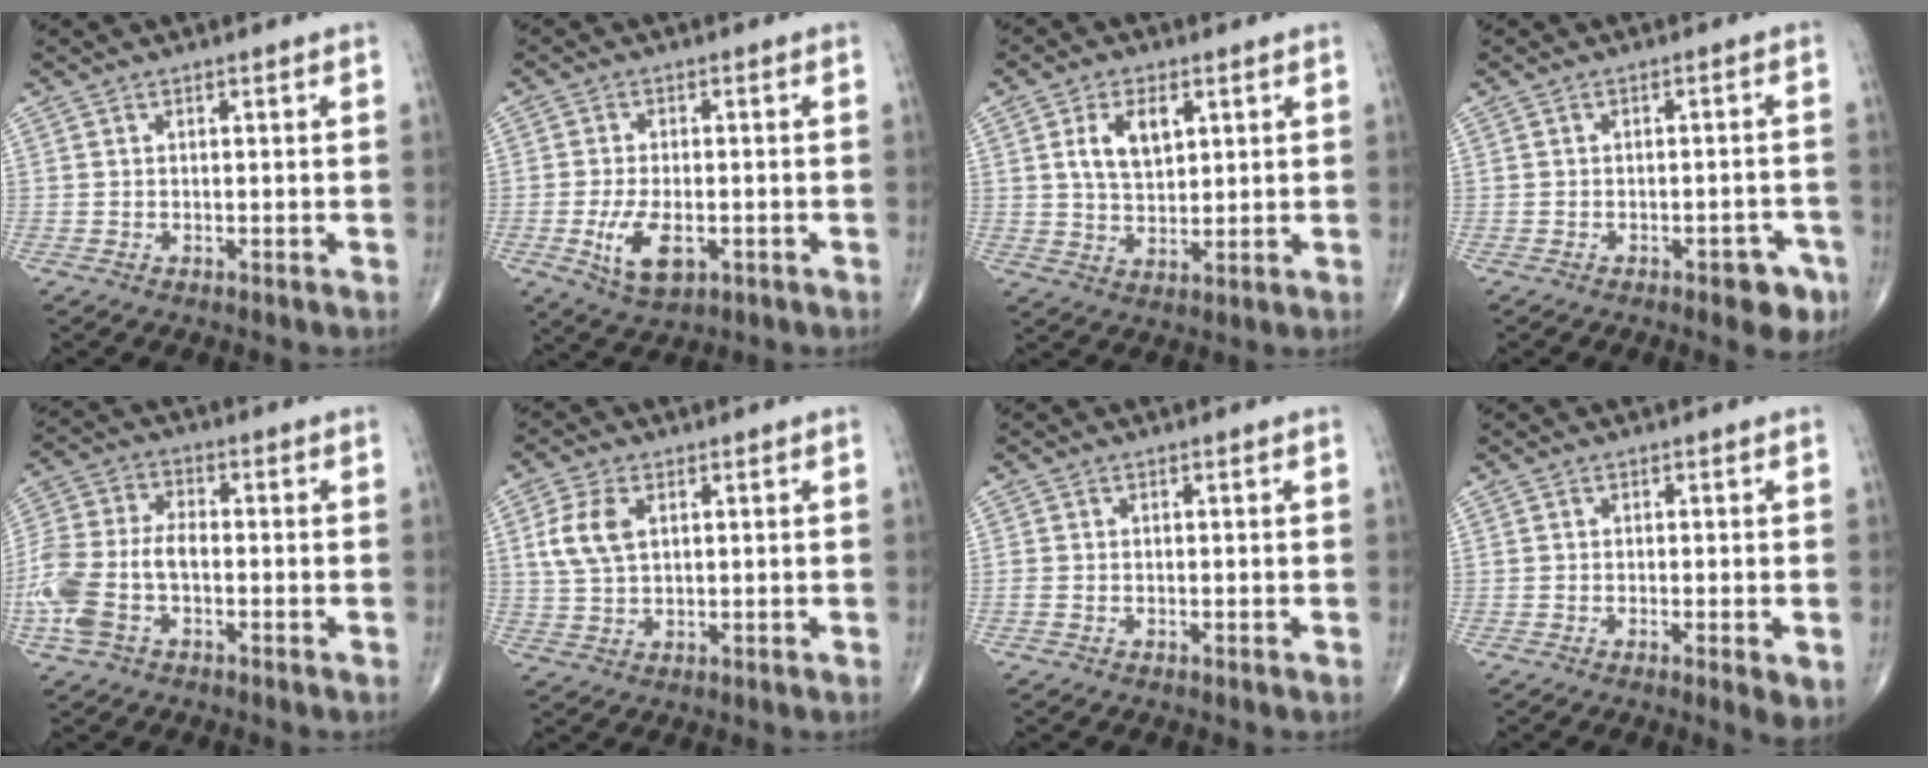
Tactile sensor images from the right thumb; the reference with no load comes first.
{"total": 7.7, "force": [-2.3, 3.9, 6.2], "torque": [-0.113, -0.004, -0.031]}
{"total": 7.5, "force": [2.6, 4.3, 5.5], "torque": [-0.087, -0.011, 0.051]}
{"total": 5.2, "force": [-2.8, 2.3, 3.7], "torque": [-0.026, 0.019, -0.030]}
{"total": 12.7, "force": [-3.4, 7.2, 9.9], "torque": [-0.234, 0.025, -0.069]}
{"total": 6.6, "force": [1.8, 3.9, 5.1], "torque": [-0.110, 0.001, 0.038]}
{"total": 0.7, "force": [-0.2, 0.4, 0.5], "torque": [-0.014, -0.001, -0.005]}
{"total": 3.2, "force": [-0.8, 0.7, 3.1], "torque": [-0.052, -0.011, -0.014]}